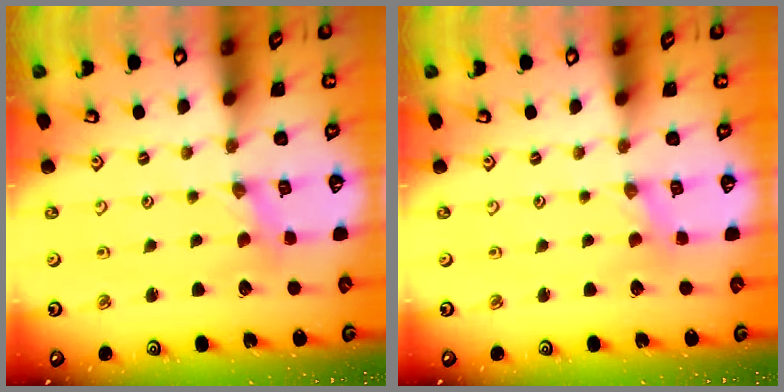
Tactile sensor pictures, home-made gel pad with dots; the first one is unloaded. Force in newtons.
{"total": 0.0}